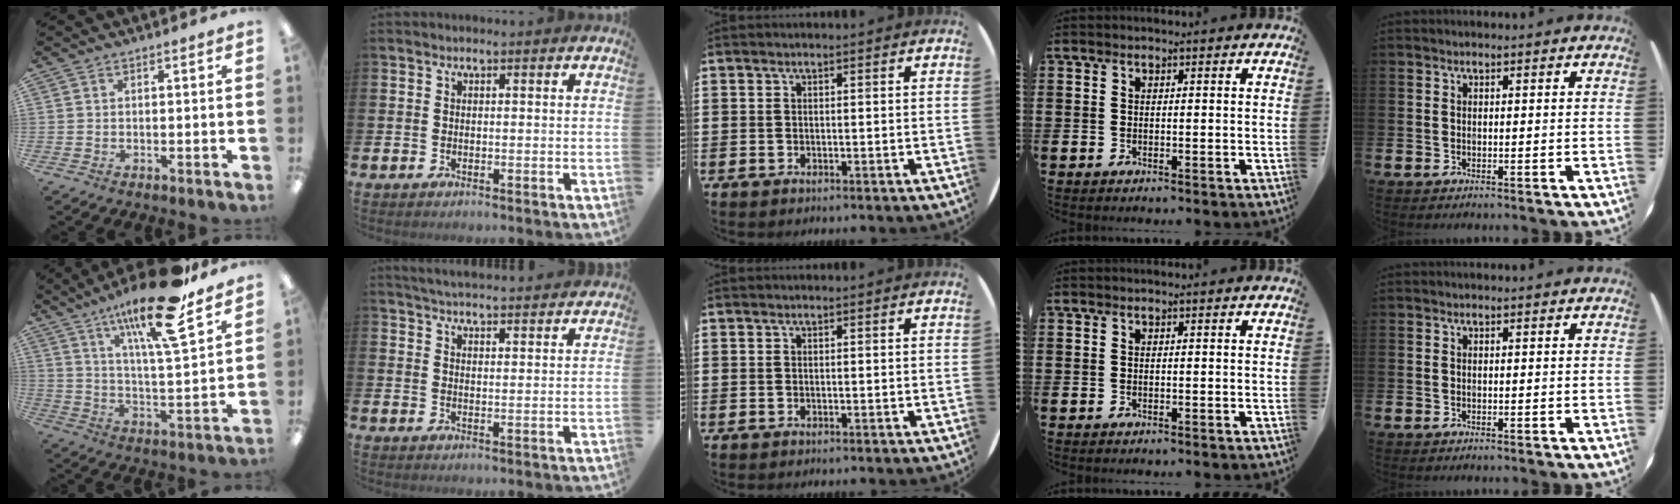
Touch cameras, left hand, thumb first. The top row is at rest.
{"thumb": {"total": 19.9, "force": [13.6, 4.2, 13.9], "torque": [-0.238, -0.071, 0.217]}, "index": {"total": 4.8, "force": [4.8, 0.0, 0.2], "torque": [-0.017, -0.034, 0.084]}}